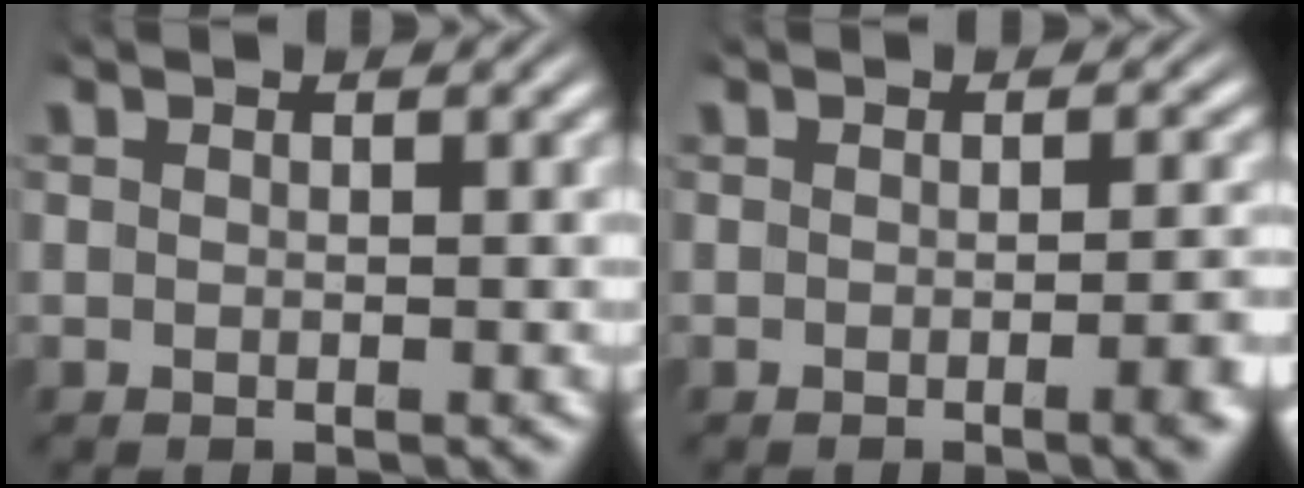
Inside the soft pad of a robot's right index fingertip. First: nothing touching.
{"total": 2.0, "force": [-1.0, 0.0, 1.7], "torque": [-0.023, 0.006, -0.020]}